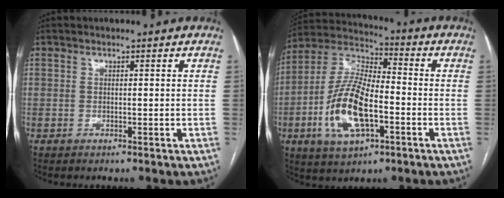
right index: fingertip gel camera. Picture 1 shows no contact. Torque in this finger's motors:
{"motor_torque": [2.04, -0.10, 0.42, 0.15]}